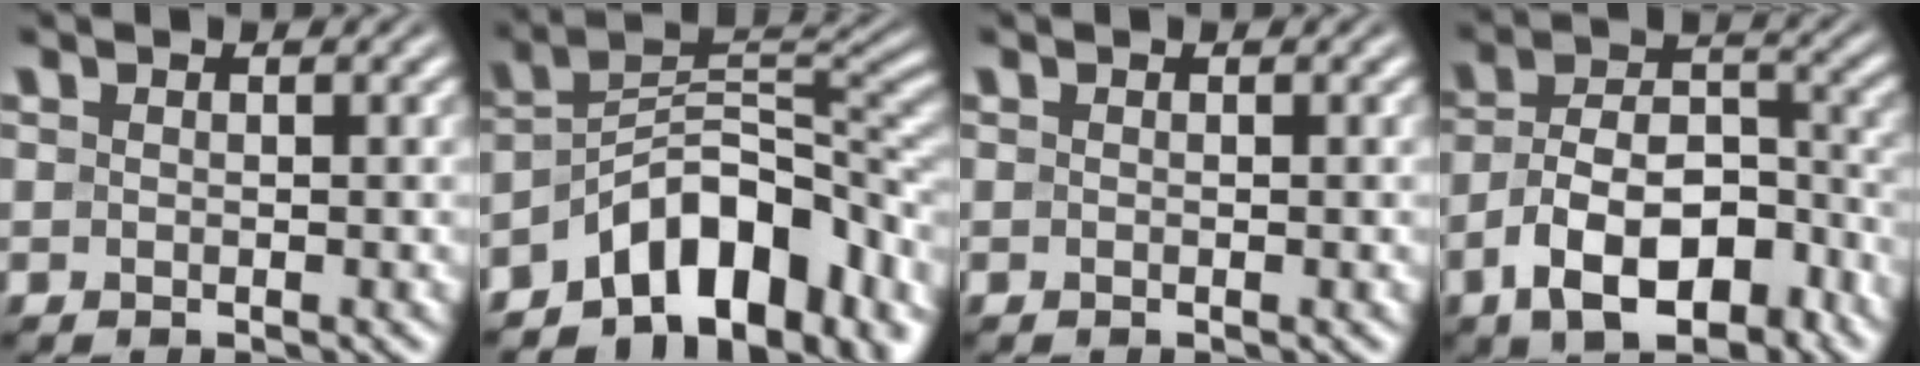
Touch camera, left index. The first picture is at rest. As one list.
[{"total": 11.2, "force": [-6.6, 6.0, 6.7], "torque": [-0.094, 0.010, -0.127]}, {"total": 0.0}, {"total": 9.8, "force": [-5.5, 4.9, 6.6], "torque": [-0.111, 0.002, -0.102]}]